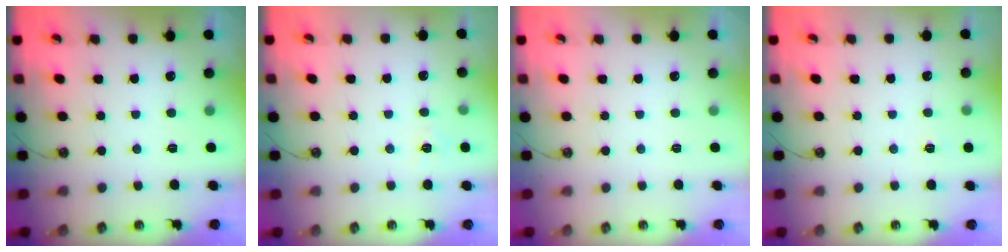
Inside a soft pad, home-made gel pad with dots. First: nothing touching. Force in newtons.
{"total": 6.6, "press": 6.5, "slide": 0.6}
{"total": 0.0}
{"total": 3.2, "press": 3.2, "slide": 0.3}